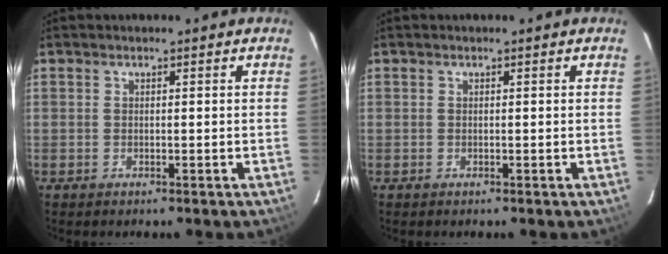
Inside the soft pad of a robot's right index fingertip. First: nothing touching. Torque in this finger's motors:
{"motor_torque": [0.23, 0.24, 0.00, 0.00]}